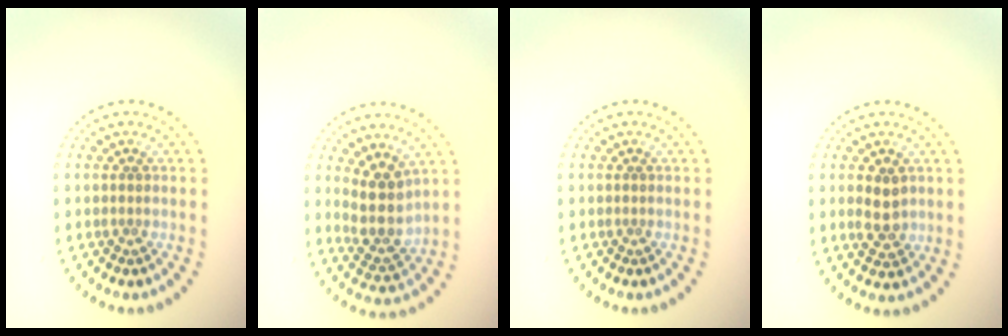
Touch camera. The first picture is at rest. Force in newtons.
{"total": 3.8, "press": 3.1, "slide": 2.2}
{"total": 0.0}
{"total": 2.7, "press": 2.6, "slide": 0.3}